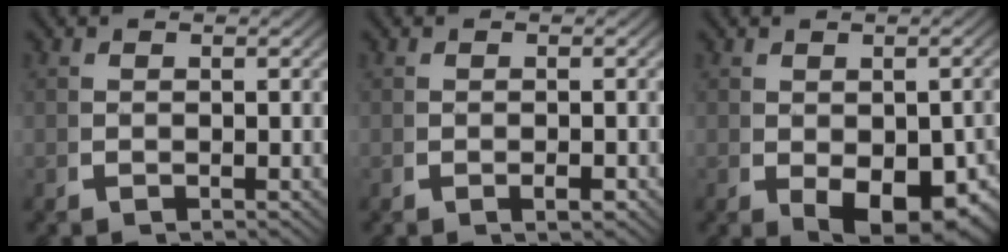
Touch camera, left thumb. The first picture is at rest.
{"total": 0.9, "force": [-0.3, 0.4, 0.7], "torque": [-0.012, 0.004, -0.010]}
{"total": 6.3, "force": [-1.7, 3.6, 4.9], "torque": [-0.080, -0.040, 0.002]}